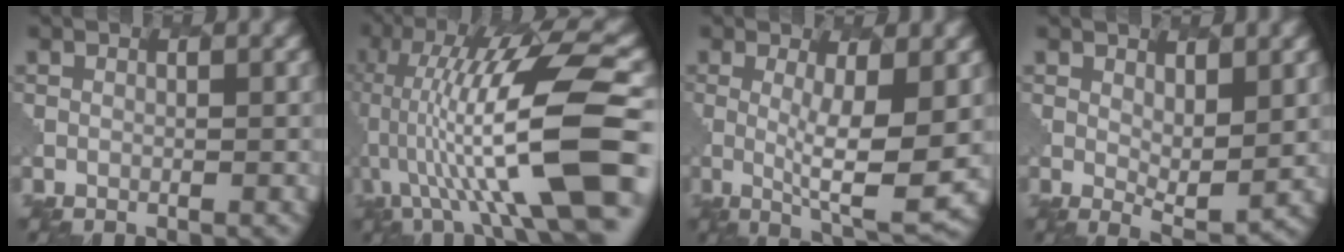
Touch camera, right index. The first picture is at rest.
{"total": 13.1, "force": [-1.1, 3.1, 12.6], "torque": [-0.214, 0.028, -0.017]}
{"total": 5.9, "force": [0.6, 1.3, 5.7], "torque": [-0.095, -0.014, 0.015]}
{"total": 2.9, "force": [1.6, 1.1, 2.1], "torque": [-0.037, -0.009, 0.032]}